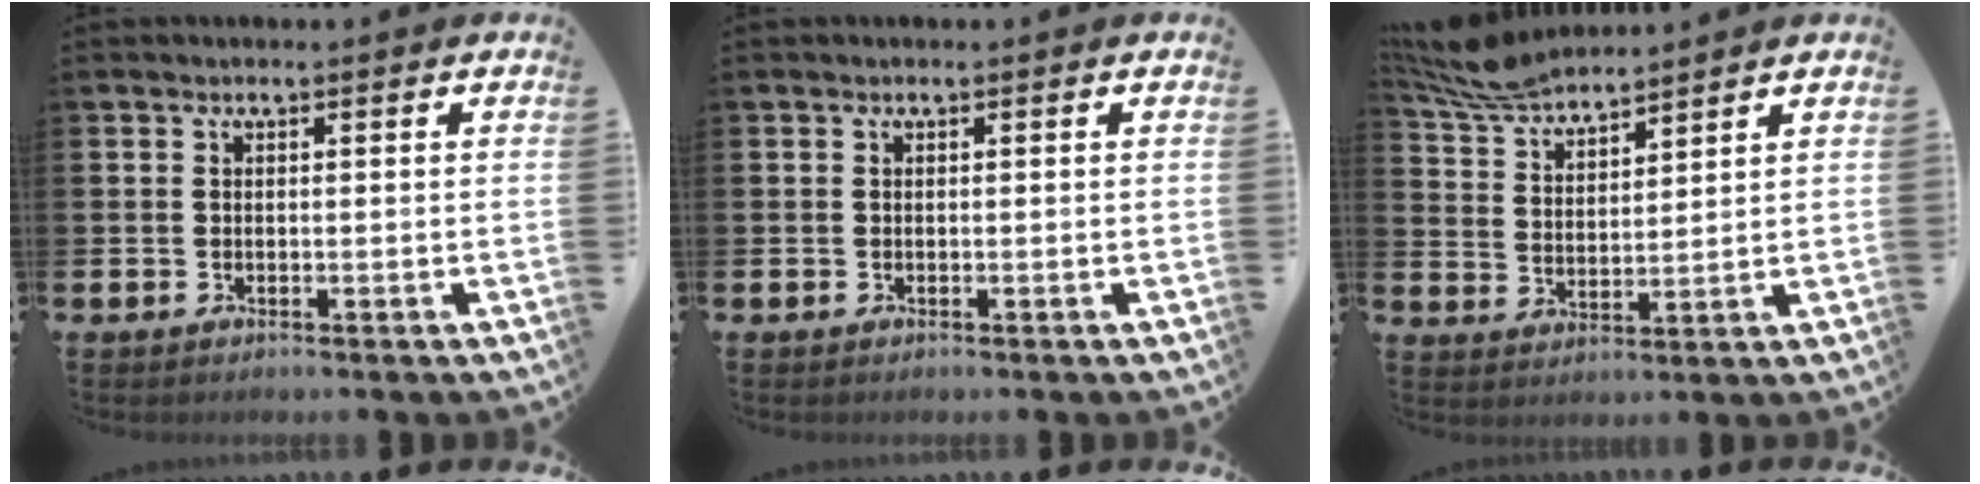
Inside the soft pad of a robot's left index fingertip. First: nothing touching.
{"total": 0.0}
{"total": 6.9, "force": [6.6, 1.1, 1.7], "torque": [-0.055, -0.033, 0.121]}